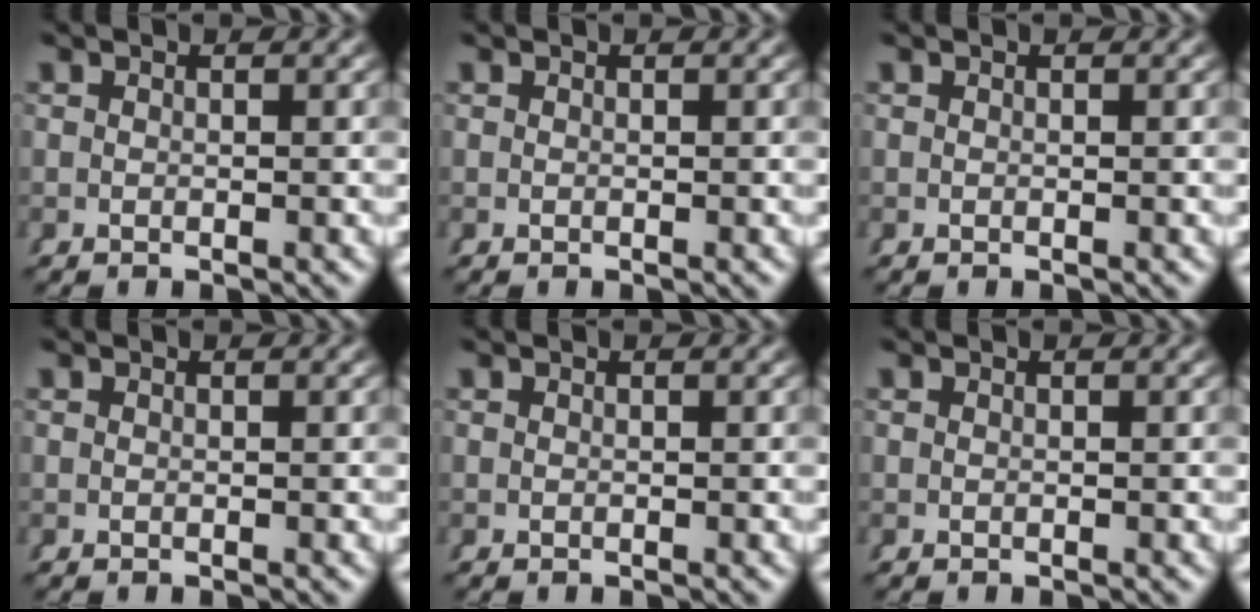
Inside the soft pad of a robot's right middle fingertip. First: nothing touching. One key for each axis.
{"total": 0.0}
{"total": 0.0}
{"total": 0.0}
{"total": 0.0}
{"total": 0.0}